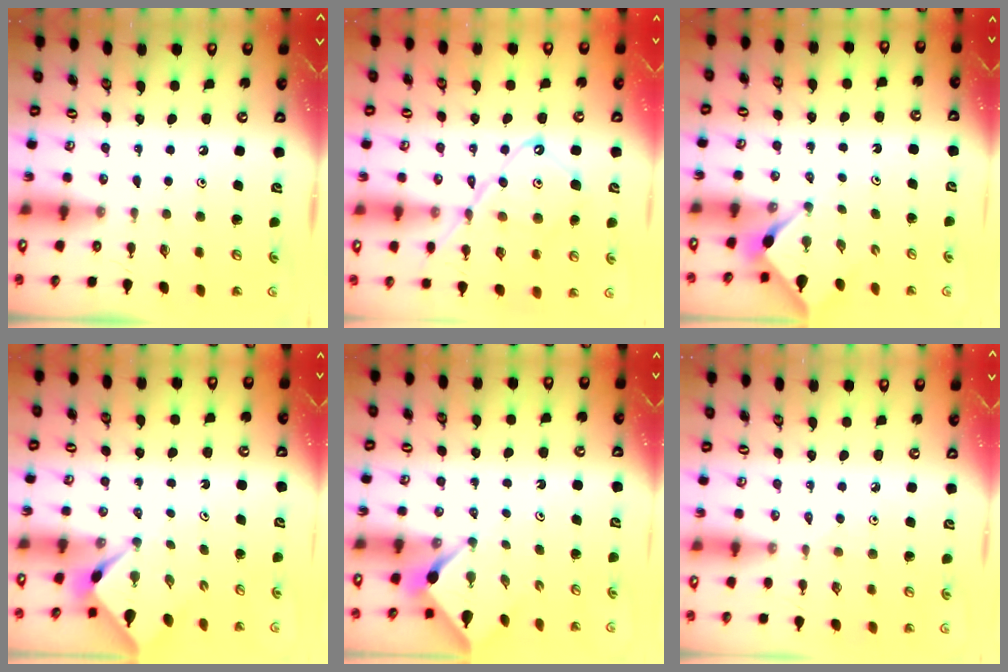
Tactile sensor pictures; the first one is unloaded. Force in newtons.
{"total": 14.6, "press": 14.5, "slide": 1.2}
{"total": 3.1, "press": 3.1, "slide": 0.3}
{"total": 2.3, "press": 2.3, "slide": 0.2}
{"total": 2.4, "press": 2.4, "slide": 0.3}
{"total": 5.0, "press": 4.9, "slide": 0.9}